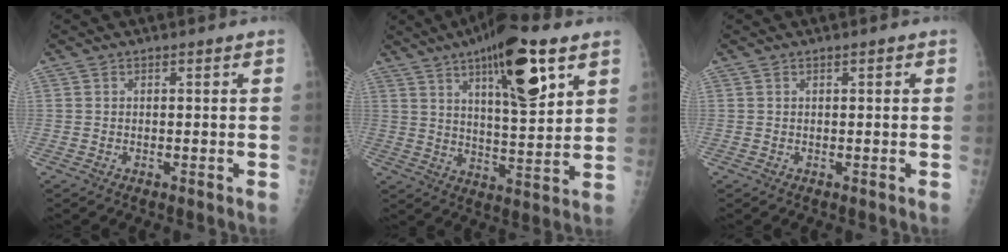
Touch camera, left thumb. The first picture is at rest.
{"total": 16.6, "force": [8.4, 4.7, 13.5], "torque": [-0.191, -0.039, 0.133]}
{"total": 0.7, "force": [0.3, 0.3, 0.6], "torque": [-0.005, 0.001, 0.003]}